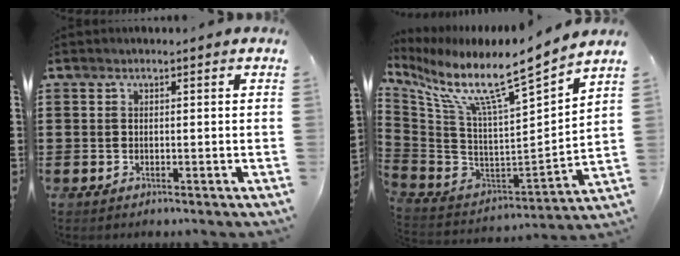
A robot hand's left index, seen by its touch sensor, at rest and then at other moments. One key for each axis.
{"total": 9.6, "fx": 7.2, "fy": 0.7, "fz": 6.3, "tx": -0.141, "ty": -0.066, "tz": 0.111}